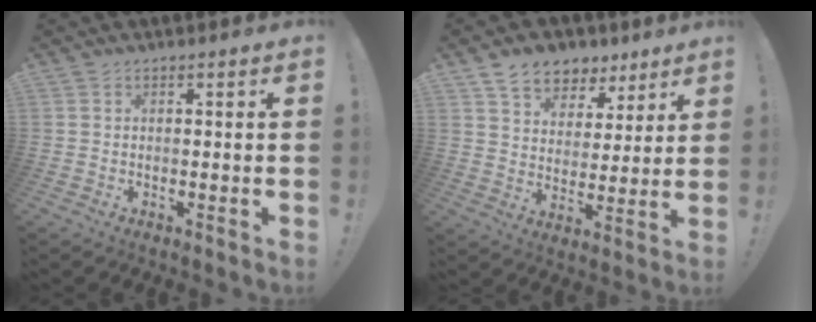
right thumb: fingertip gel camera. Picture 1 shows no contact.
{"total": 10.4, "force": [7.5, 6.5, 3.1], "torque": [-0.052, -0.050, 0.145]}